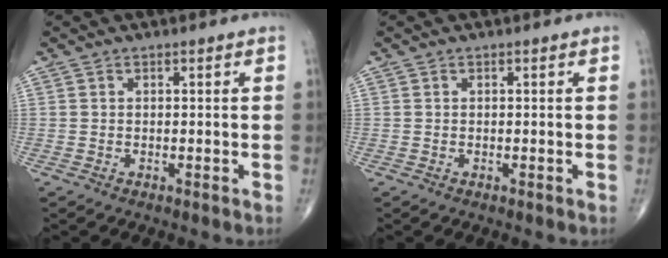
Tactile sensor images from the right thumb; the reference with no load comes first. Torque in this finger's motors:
{"motor_torque": [-0.06, 0.01, 0.00, 0.03, 0.00]}